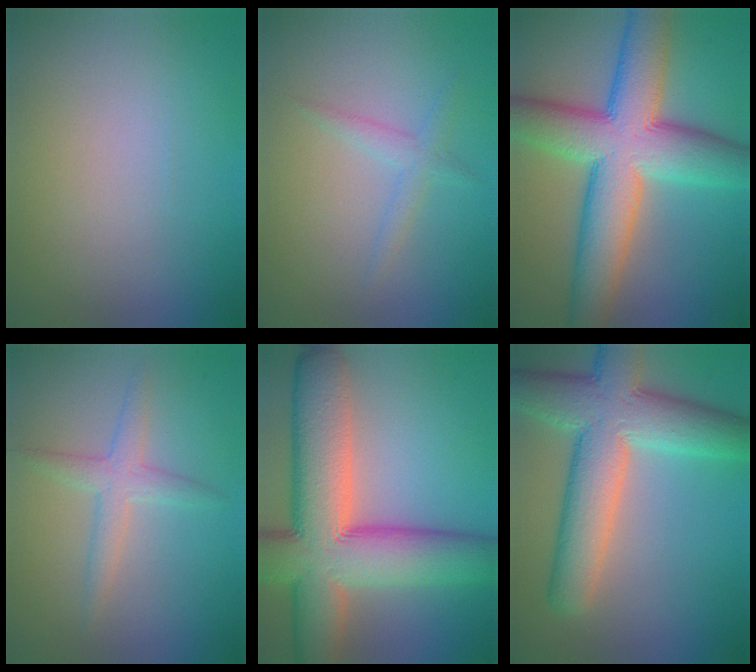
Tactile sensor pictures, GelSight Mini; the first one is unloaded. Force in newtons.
{"total": 1.7, "press": 1.7, "slide": 0.0}
{"total": 12.2, "press": 12.2, "slide": 0.4}
{"total": 2.5, "press": 2.5, "slide": 0.1}
{"total": 13.3, "press": 13.2, "slide": 0.7}
{"total": 9.9, "press": 9.9, "slide": 0.6}